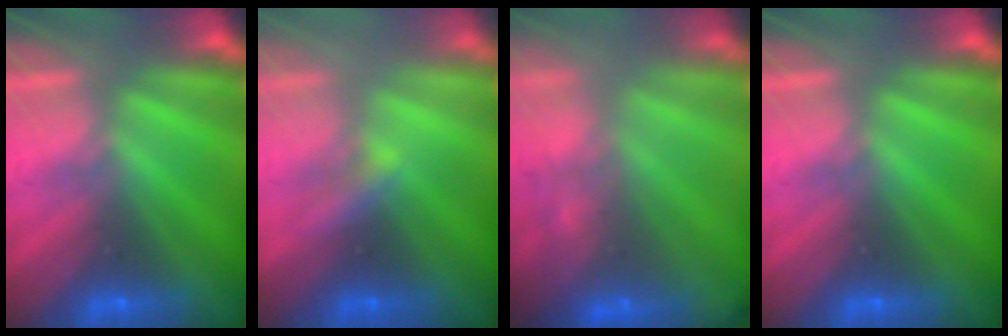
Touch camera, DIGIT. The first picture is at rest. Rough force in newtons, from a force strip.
{"total": 2.2}
{"total": 7.6}
{"total": 0.0}